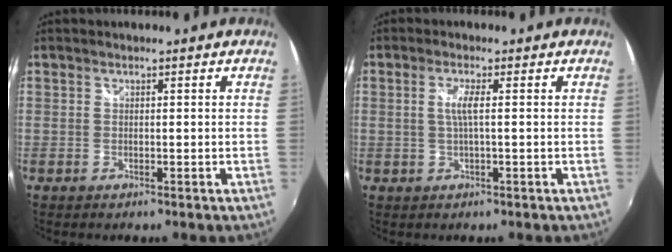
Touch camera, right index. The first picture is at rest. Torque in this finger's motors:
{"motor_torque": [0.31, 0.02, 0.21, 0.06]}